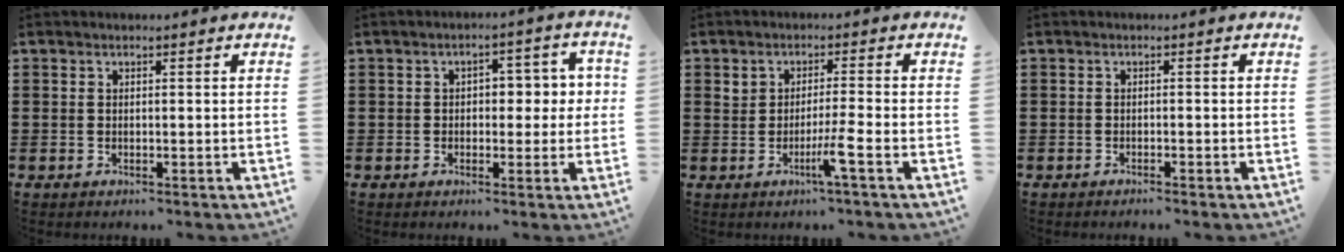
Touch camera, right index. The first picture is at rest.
{"total": 4.5, "force": [-0.1, 3.2, 3.1], "torque": [-0.044, 0.004, -0.014]}
{"total": 4.0, "force": [-1.6, -0.3, 3.7], "torque": [-0.064, -0.010, -0.030]}
{"total": 0.8, "force": [-0.7, 0.0, 0.2], "torque": [-0.005, -0.001, -0.015]}